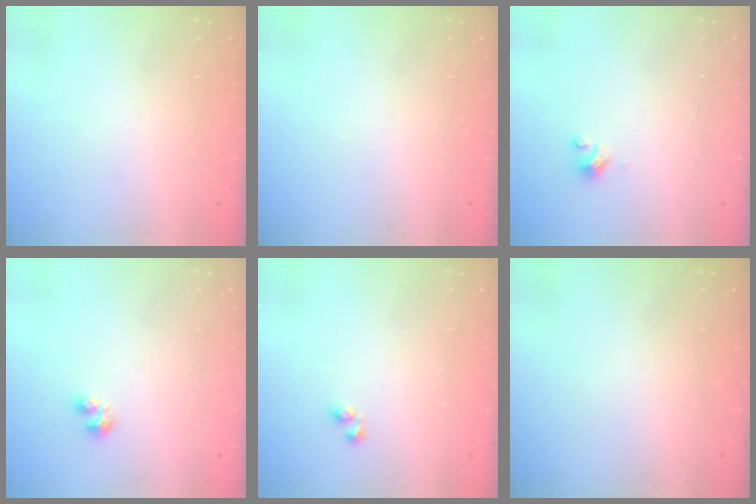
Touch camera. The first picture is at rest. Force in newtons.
{"total": 0.0}
{"total": 2.0, "press": 2.0, "slide": 0.2}
{"total": 2.8, "press": 2.8, "slide": 0.5}
{"total": 2.9, "press": 2.9, "slide": 0.2}
{"total": 0.0}